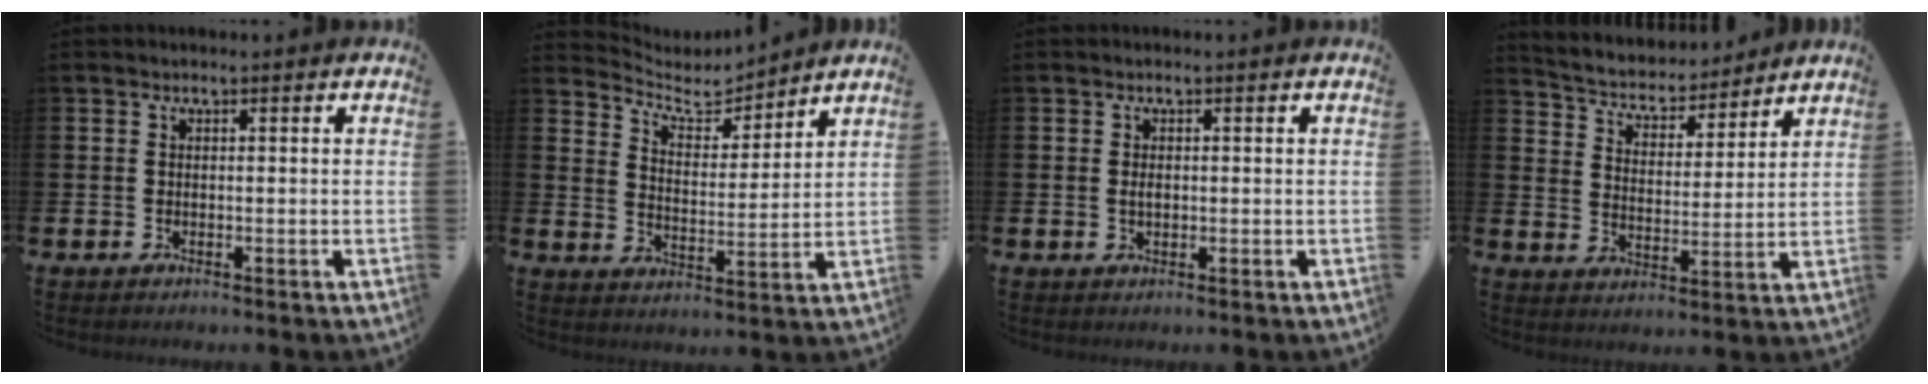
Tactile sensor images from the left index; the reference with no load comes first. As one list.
[{"total": 6.1, "force": [5.8, 1.8, 0.7], "torque": [-0.043, -0.037, 0.102]}, {"total": 0.9, "force": [0.1, 0.5, 0.7], "torque": [-0.010, 0.002, 0.000]}, {"total": 5.0, "force": [4.7, 1.5, 0.6], "torque": [-0.040, -0.040, 0.077]}]